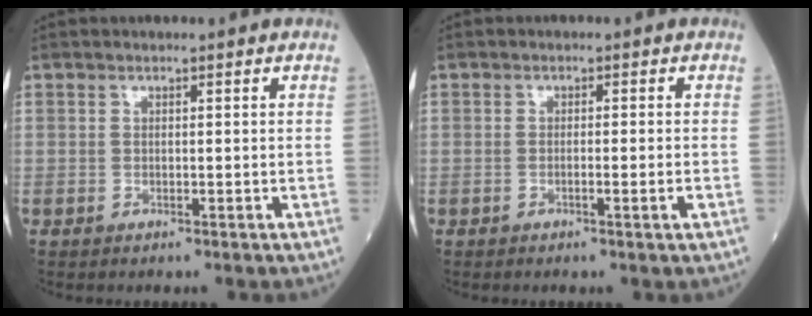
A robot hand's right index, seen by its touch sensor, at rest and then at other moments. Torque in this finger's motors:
{"motor_torque": [-0.08, -0.03, -0.01, 0.00]}